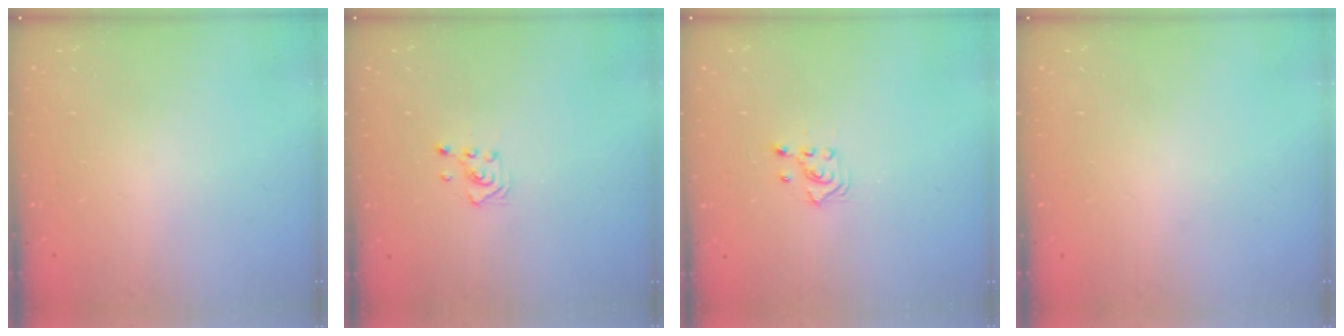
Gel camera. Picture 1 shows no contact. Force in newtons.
{"total": 2.8, "press": 2.8, "slide": 0.3}
{"total": 2.5, "press": 2.3, "slide": 1.0}
{"total": 0.0}